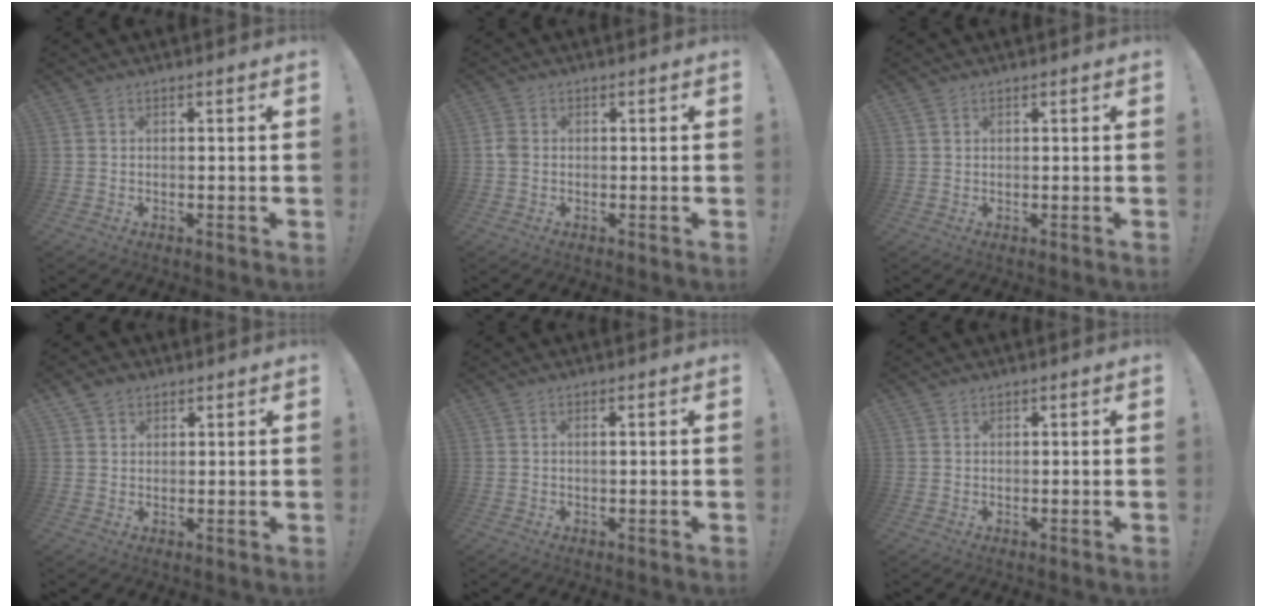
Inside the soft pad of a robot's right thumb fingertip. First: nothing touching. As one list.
[{"total": 2.0, "force": [-0.4, 1.5, 1.2], "torque": [-0.025, 0.006, -0.005]}, {"total": 0.9, "force": [0.7, 0.5, 0.2], "torque": [0.003, -0.004, 0.012]}, {"total": 3.3, "force": [2.1, 2.4, 0.9], "torque": [-0.015, -0.007, 0.039]}, {"total": 0.9, "force": [0.3, 0.0, 0.8], "torque": [-0.017, 0.000, 0.004]}, {"total": 0.7, "force": [0.6, 0.3, 0.2], "torque": [-0.002, -0.001, 0.012]}]